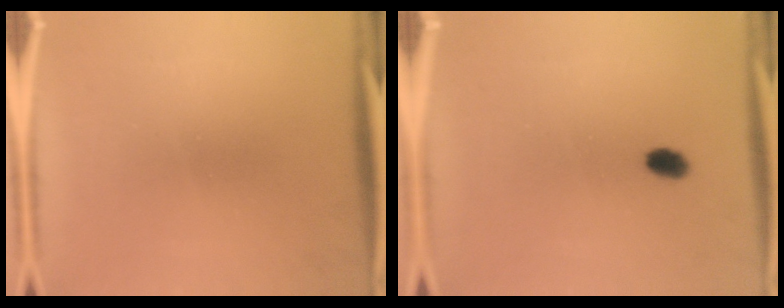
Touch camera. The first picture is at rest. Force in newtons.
{"total": 2.5}